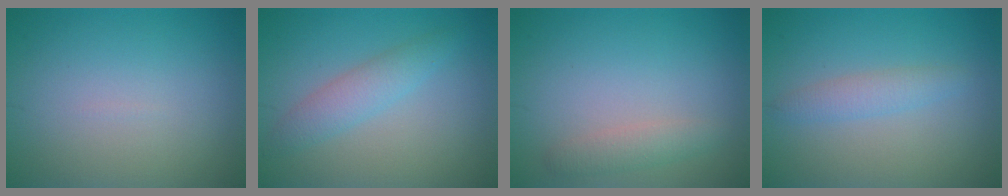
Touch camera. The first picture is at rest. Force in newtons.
{"total": 2.7, "press": 2.7, "slide": 0.1}
{"total": 1.7, "press": 1.7, "slide": 0.0}
{"total": 1.9, "press": 1.9, "slide": 0.0}